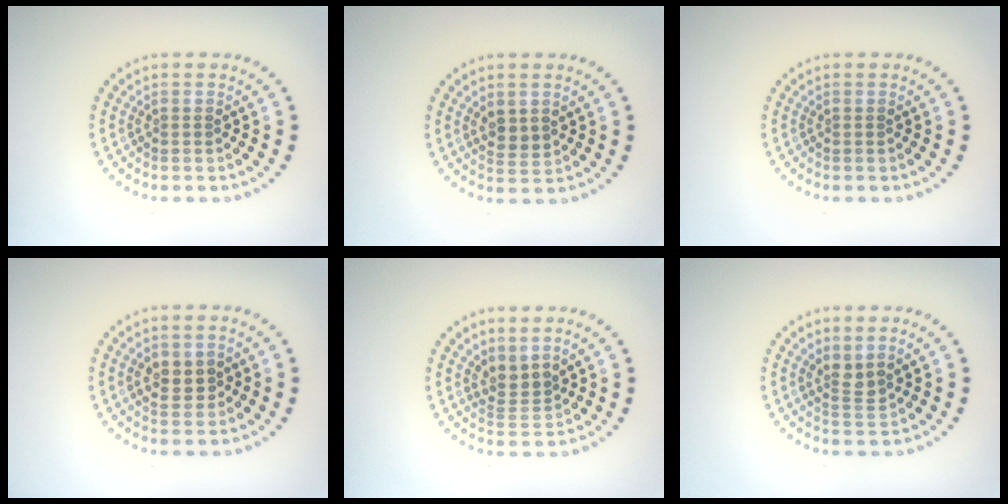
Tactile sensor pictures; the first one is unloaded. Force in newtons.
{"total": 1.8, "press": 1.7, "slide": 0.7}
{"total": 0.0}
{"total": 2.3, "press": 2.2, "slide": 0.3}
{"total": 2.3, "press": 1.4, "slide": 1.8}
{"total": 1.7, "press": 1.3, "slide": 1.1}